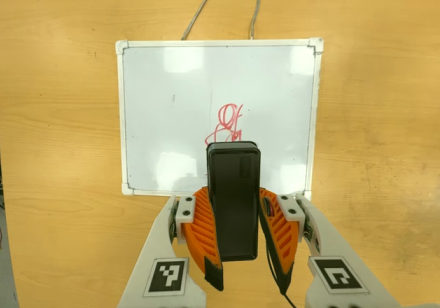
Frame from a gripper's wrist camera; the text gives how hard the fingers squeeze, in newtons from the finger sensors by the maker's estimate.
{"total": 8.4, "left": 7.6, "right": 9.3}